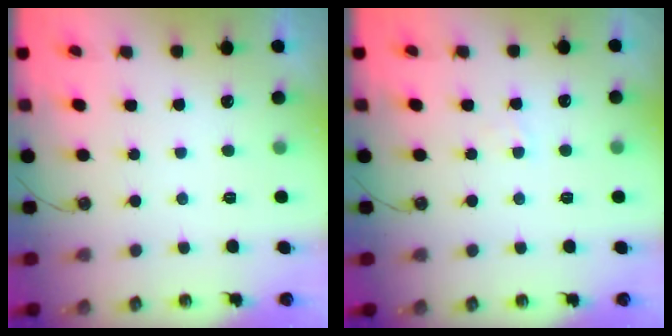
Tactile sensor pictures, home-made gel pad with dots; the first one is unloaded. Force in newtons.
{"total": 2.7, "press": 2.7, "slide": 0.4}